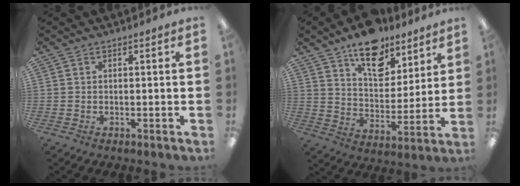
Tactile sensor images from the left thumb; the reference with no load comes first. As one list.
[{"total": 15.0, "force": [11.0, 7.8, 6.6], "torque": [-0.093, -0.064, 0.197]}]